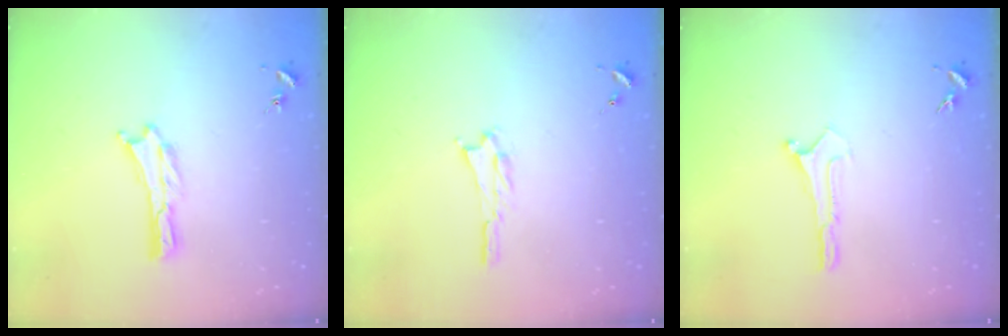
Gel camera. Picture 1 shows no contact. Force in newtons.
{"total": 1.1, "press": 1.1, "slide": 0.2}
{"total": 0.0}